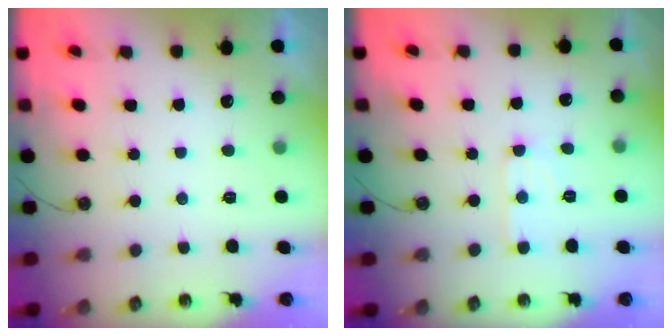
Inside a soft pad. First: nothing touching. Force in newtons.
{"total": 4.6, "press": 4.6, "slide": 0.1}